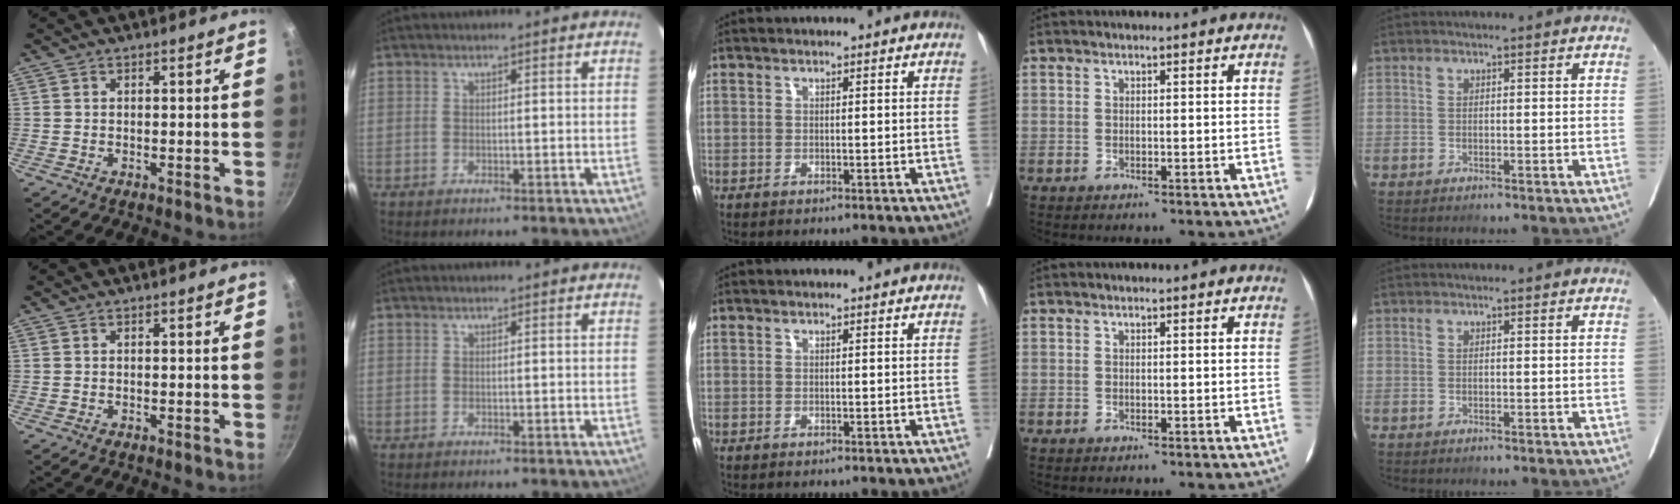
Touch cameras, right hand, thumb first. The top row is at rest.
{}